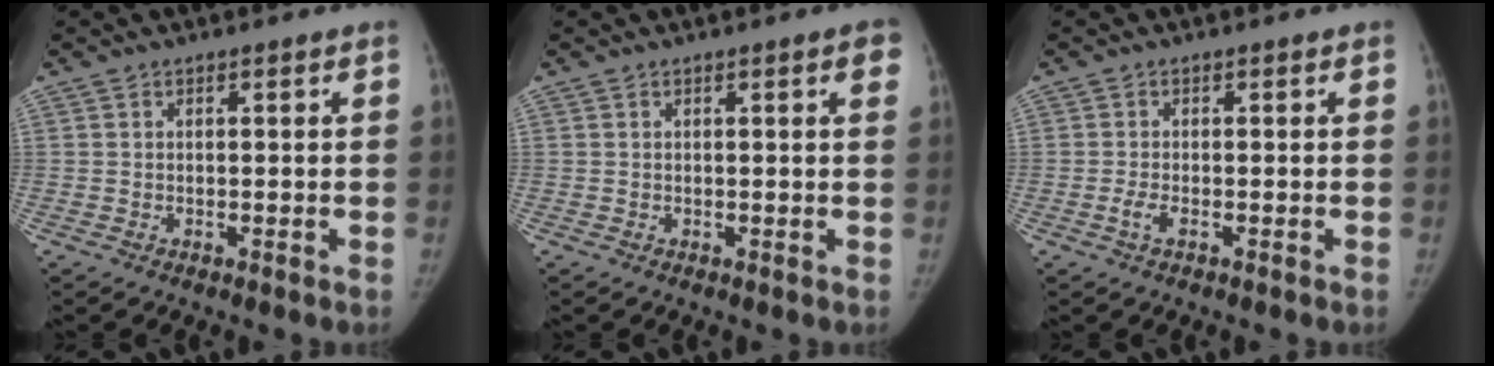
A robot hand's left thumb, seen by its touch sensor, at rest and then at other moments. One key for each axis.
{"total": 2.1, "fx": 0.9, "fy": 0.4, "fz": 1.8, "tx": -0.017, "ty": 0.001, "tz": 0.008}
{"total": 1.7, "fx": -0.8, "fy": 0.5, "fz": 1.4, "tx": -0.035, "ty": 0.003, "tz": -0.018}